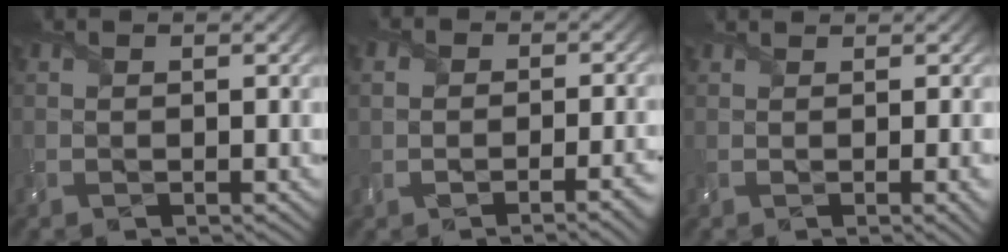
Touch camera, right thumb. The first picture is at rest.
{"total": 4.9, "force": [-1.4, 3.5, 3.2], "torque": [-0.028, 0.002, -0.028]}
{"total": 3.0, "force": [0.7, 0.7, 2.9], "torque": [-0.043, 0.008, 0.008]}